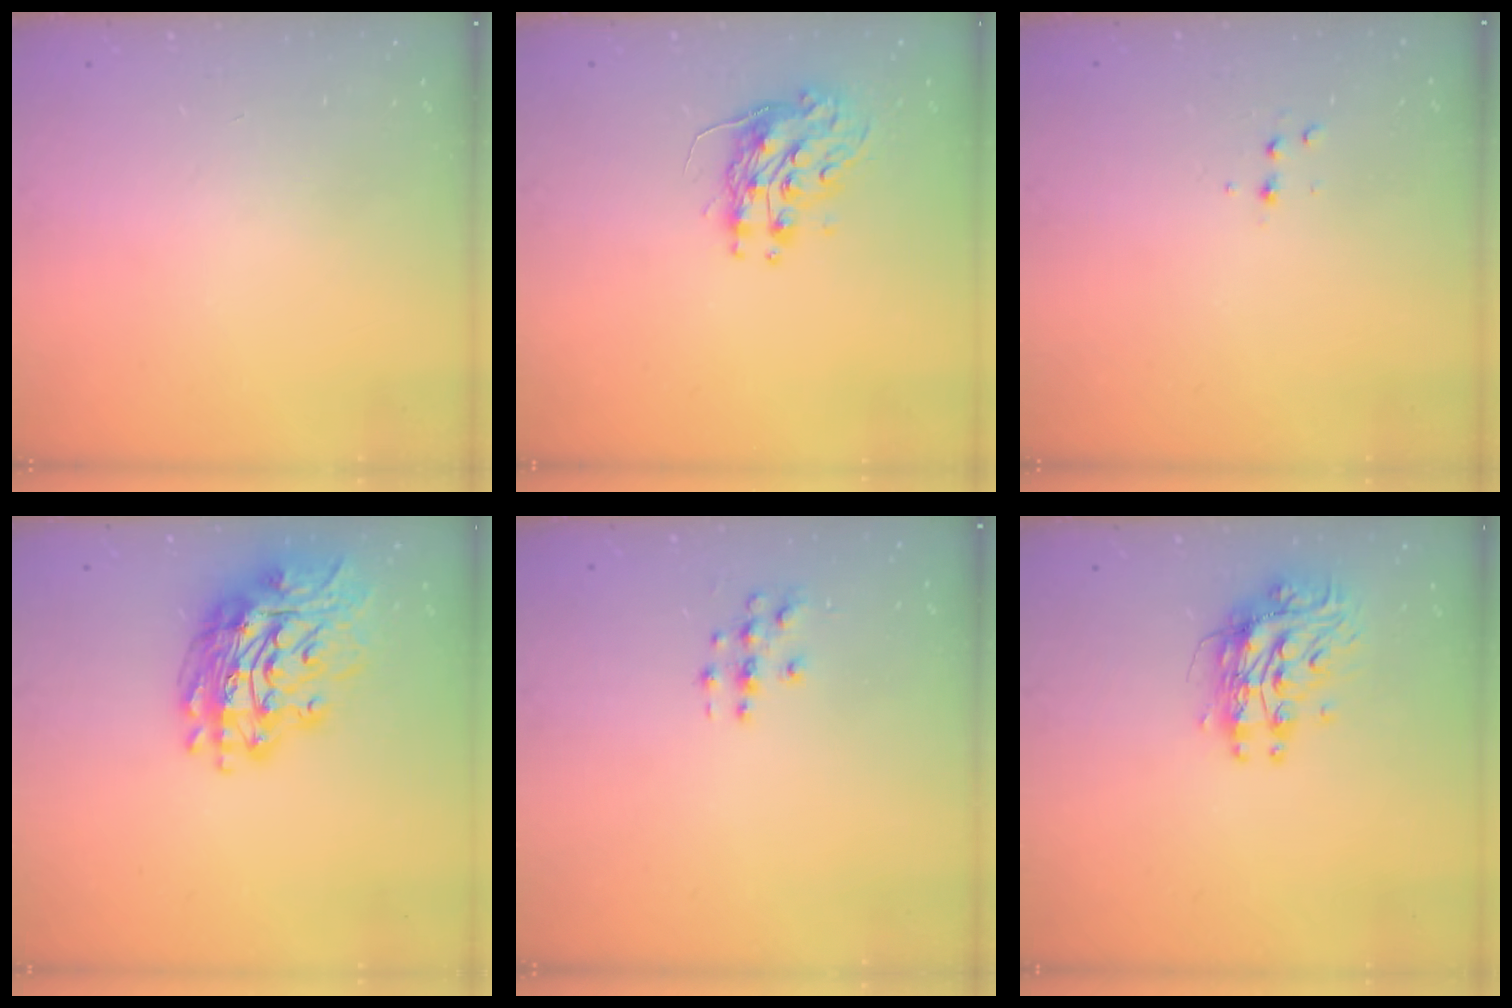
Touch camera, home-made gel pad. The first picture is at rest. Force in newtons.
{"total": 9.2, "press": 9.2, "slide": 0.7}
{"total": 4.0, "press": 3.9, "slide": 1.0}
{"total": 17.2, "press": 17.1, "slide": 1.9}
{"total": 3.1, "press": 3.1, "slide": 0.2}
{"total": 9.7, "press": 9.6, "slide": 0.9}